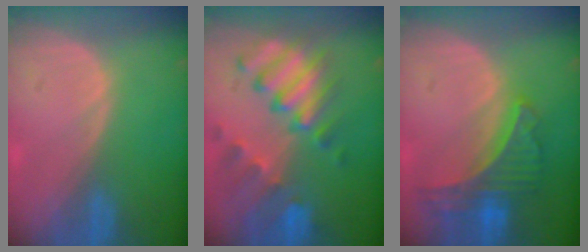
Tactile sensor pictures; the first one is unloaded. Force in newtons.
{"total": 10.2, "press": 8.9, "slide": 5.0}
{"total": 7.8, "press": 6.9, "slide": 3.6}